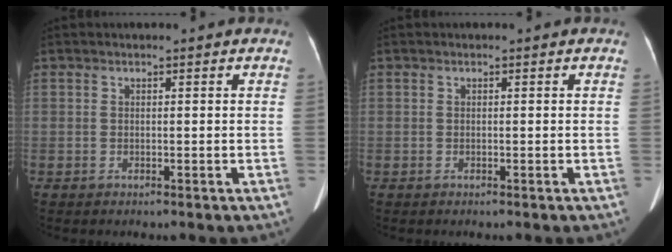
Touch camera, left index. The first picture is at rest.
{"total": 0.0}